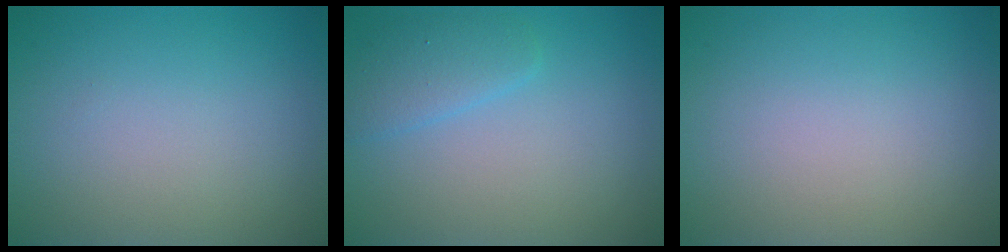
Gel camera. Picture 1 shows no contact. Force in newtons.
{"total": 2.3, "press": 2.3, "slide": 0.2}
{"total": 0.0}